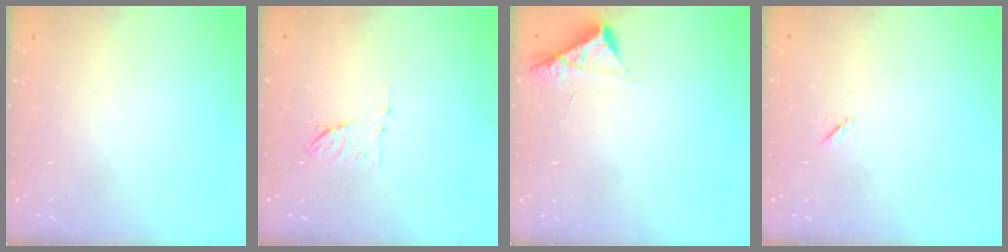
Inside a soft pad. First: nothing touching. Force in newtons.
{"total": 6.7, "press": 6.6, "slide": 0.9}
{"total": 4.5, "press": 4.4, "slide": 0.5}
{"total": 4.3, "press": 3.9, "slide": 1.8}